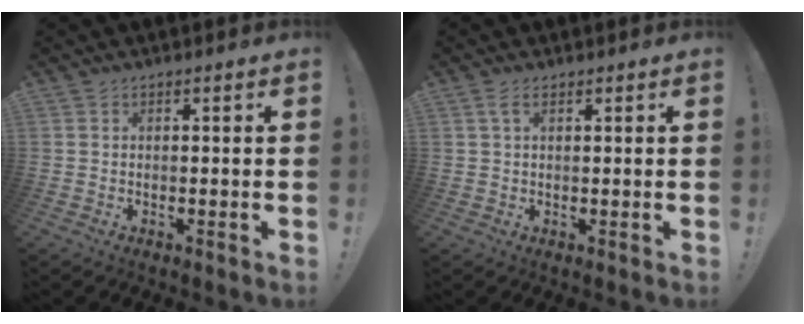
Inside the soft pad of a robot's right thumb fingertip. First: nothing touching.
{"total": 2.7, "force": [1.2, 1.3, 2.0], "torque": [-0.035, 0.001, 0.021]}